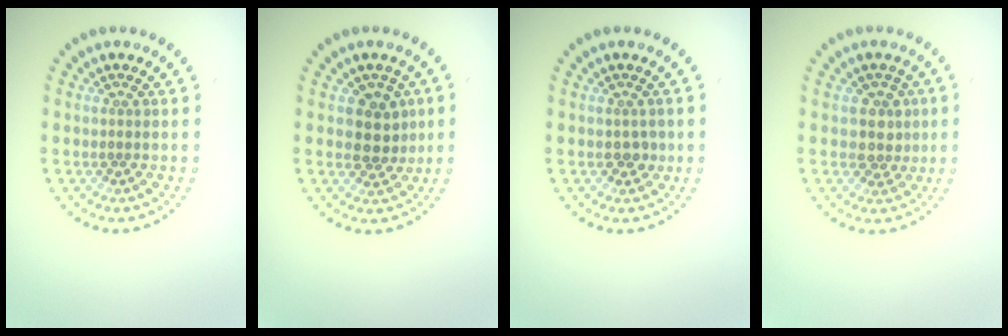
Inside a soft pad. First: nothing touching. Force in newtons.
{"total": 2.8, "press": 2.5, "slide": 1.3}
{"total": 1.0, "press": 1.0, "slide": 0.3}
{"total": 2.1, "press": 1.8, "slide": 1.1}